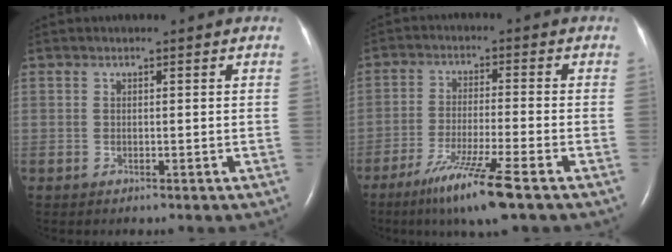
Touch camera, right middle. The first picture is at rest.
{"total": 9.5, "force": [-5.9, -1.2, 7.3], "torque": [-0.144, -0.033, -0.108]}